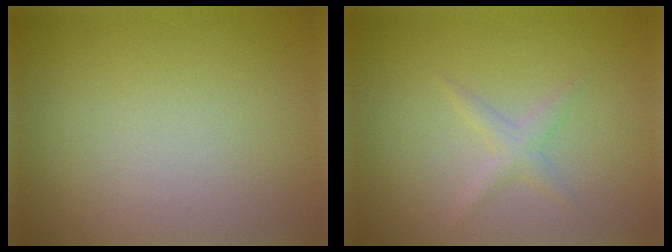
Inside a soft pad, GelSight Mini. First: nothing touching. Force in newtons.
{"total": 1.3, "press": 1.3, "slide": 0.1}